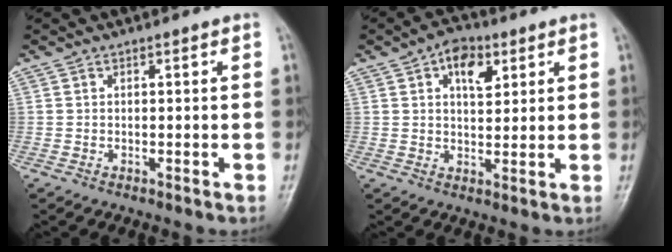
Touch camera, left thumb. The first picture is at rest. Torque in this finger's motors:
{"motor_torque": [0.29, 0.19, 0.71, -0.20, 0.04]}